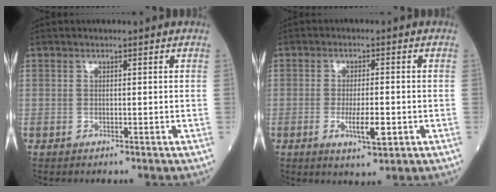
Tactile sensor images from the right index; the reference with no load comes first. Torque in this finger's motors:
{"motor_torque": [0.30, 0.19, 0.07, 0.03]}